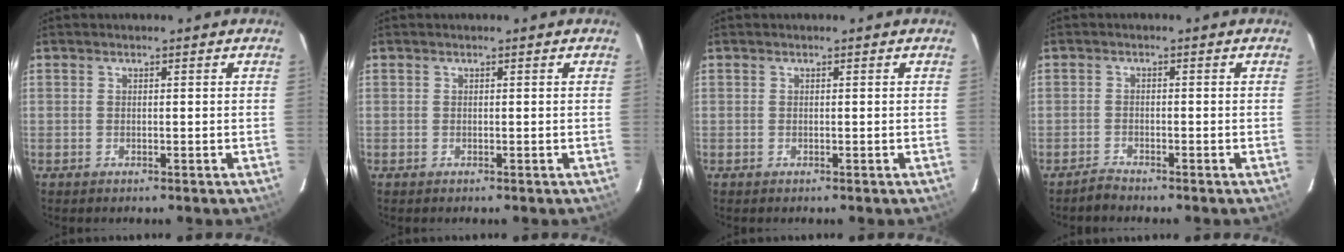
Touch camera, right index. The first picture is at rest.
{"total": 0.0}
{"total": 0.0}
{"total": 1.7, "force": [-1.7, 0.3, 0.0], "torque": [-0.006, 0.001, -0.035]}